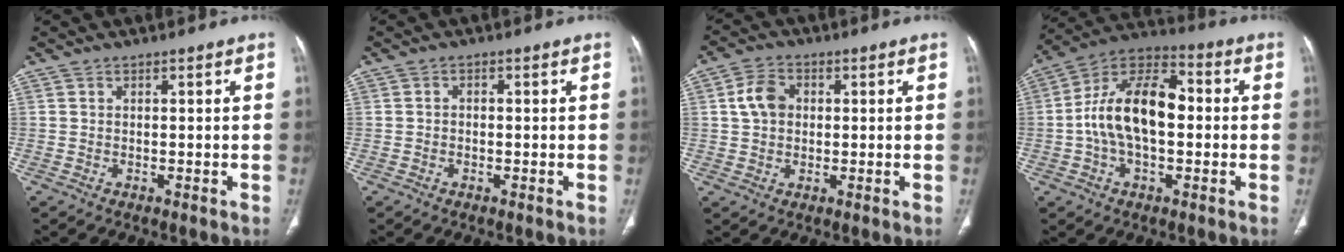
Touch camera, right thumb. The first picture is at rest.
{"total": 0.8, "force": [-0.3, 0.6, 0.4], "torque": [-0.004, 0.002, -0.007]}
{"total": 5.7, "force": [0.9, 4.4, 3.6], "torque": [-0.063, 0.008, 0.014]}
{"total": 16.4, "force": [-0.2, 9.1, 13.6], "torque": [-0.233, 0.039, -0.013]}